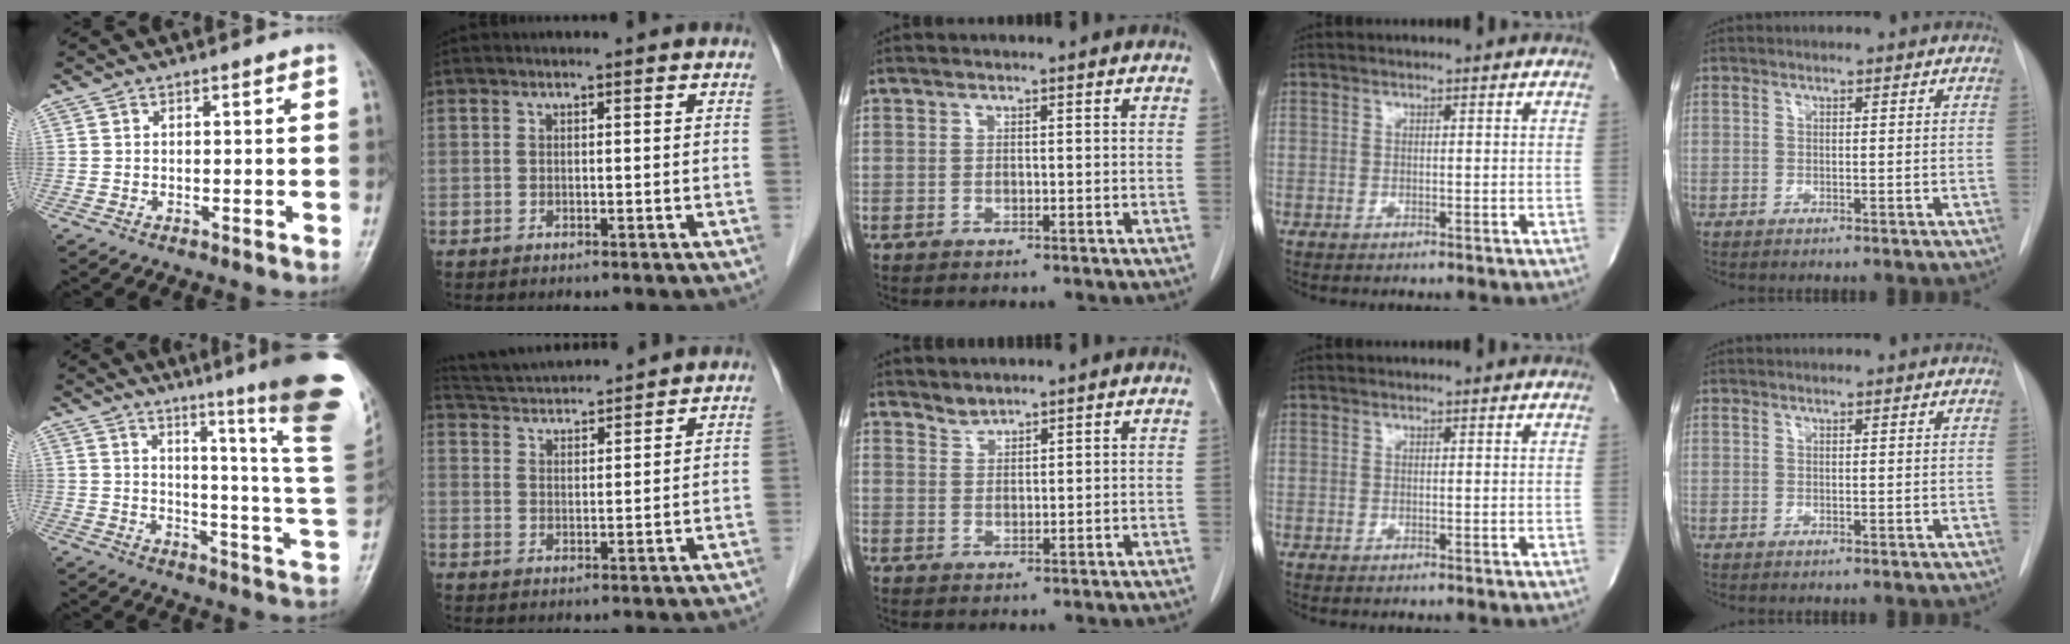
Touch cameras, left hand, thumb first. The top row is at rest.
{"thumb": {"total": 23.5, "force": [14.4, 0.7, 18.5], "torque": [-0.218, -0.103, 0.183]}, "index": {"total": 10.9, "force": [10.4, 0.5, 3.0], "torque": [-0.067, 0.030, 0.171]}, "middle": {"total": 1.6, "force": [1.6, 0.1, -0.2], "torque": [0.002, -0.001, 0.032]}}